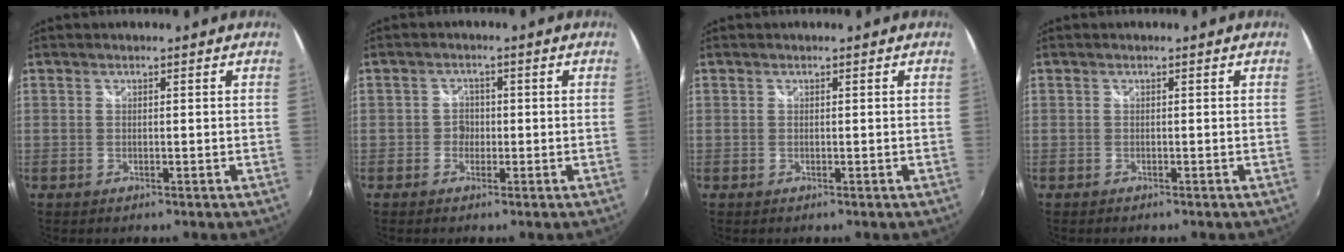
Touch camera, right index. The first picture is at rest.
{"total": 2.4, "force": [-0.8, 2.2, 0.5], "torque": [-0.007, 0.004, -0.017]}
{"total": 0.0}
{"total": 0.6, "force": [-0.5, 0.2, 0.2], "torque": [-0.005, -0.004, -0.011]}